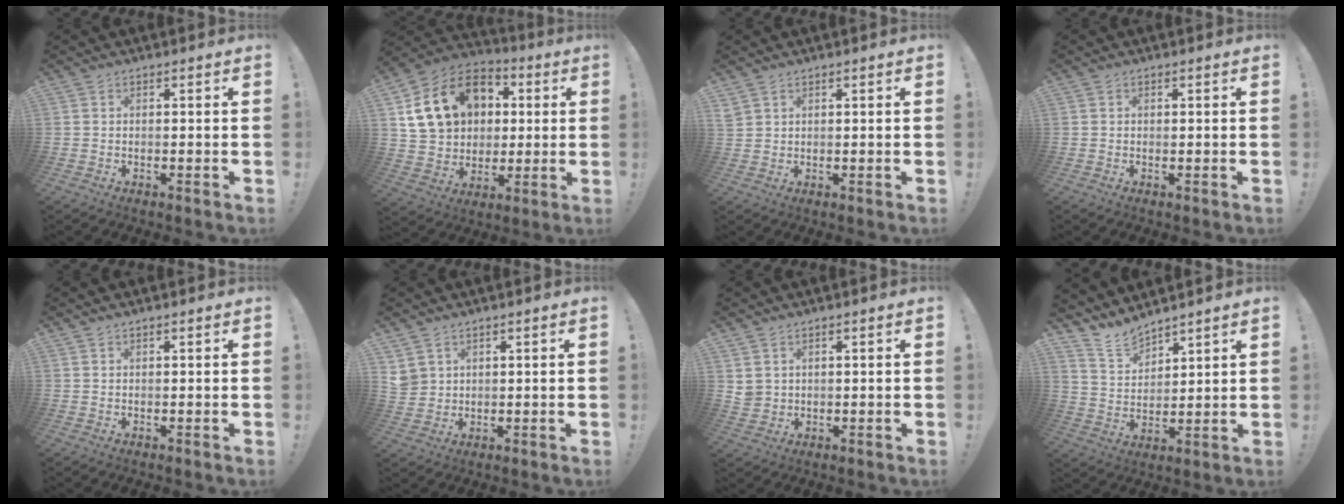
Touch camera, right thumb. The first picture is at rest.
{"total": 19.9, "force": [6.2, 15.5, 10.9], "torque": [-0.163, -0.004, 0.138]}
{"total": 2.6, "force": [1.8, 1.7, 0.9], "torque": [-0.015, -0.007, 0.035]}
{"total": 0.0}
{"total": 0.5, "force": [0.4, -0.1, 0.4], "torque": [0.000, -0.002, 0.005]}
{"total": 4.4, "force": [2.7, 3.2, 1.1], "torque": [-0.020, -0.012, 0.055]}
{"total": 3.5, "force": [1.9, 2.8, 1.1], "torque": [-0.030, -0.007, 0.037]}
{"total": 9.1, "force": [8.4, 2.9, 1.9], "torque": [-0.052, -0.062, 0.164]}